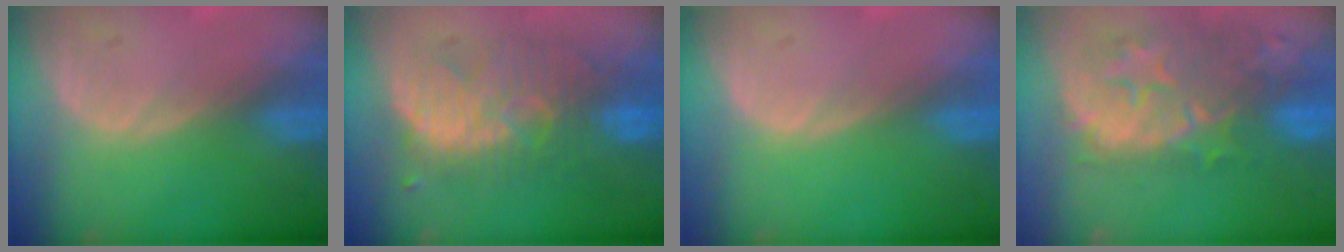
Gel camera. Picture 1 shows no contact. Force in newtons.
{"total": 9.1, "press": 9.1, "slide": 0.6}
{"total": 0.0}
{"total": 11.6, "press": 10.7, "slide": 4.5}